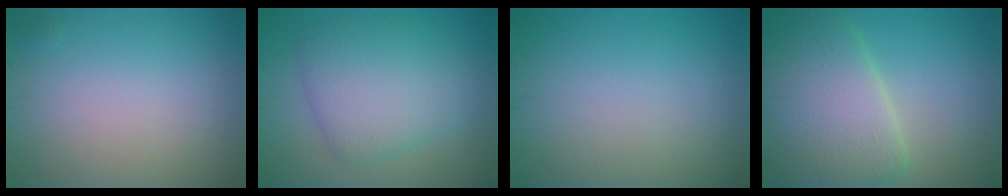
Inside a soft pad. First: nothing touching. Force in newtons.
{"total": 6.5, "press": 6.5, "slide": 0.1}
{"total": 0.0}
{"total": 8.9, "press": 8.9, "slide": 0.2}